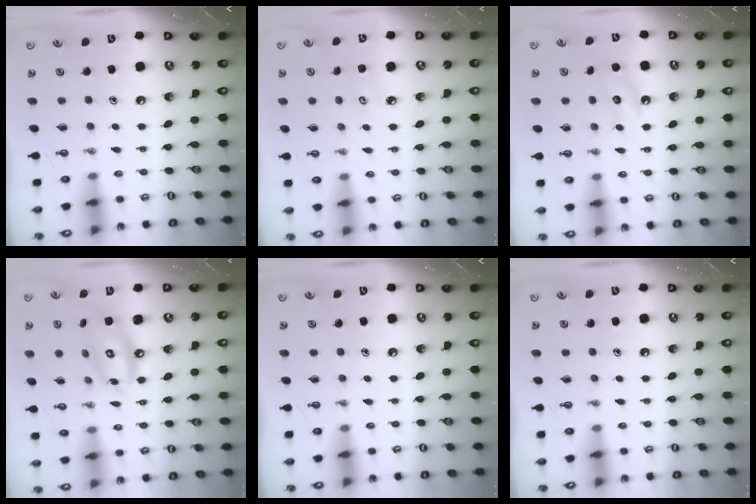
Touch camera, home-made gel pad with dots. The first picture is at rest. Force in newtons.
{"total": 3.5, "press": 3.4, "slide": 0.5}
{"total": 4.3, "press": 4.2, "slide": 0.5}
{"total": 11.5, "press": 11.5, "slide": 0.8}
{"total": 0.0}
{"total": 0.0}